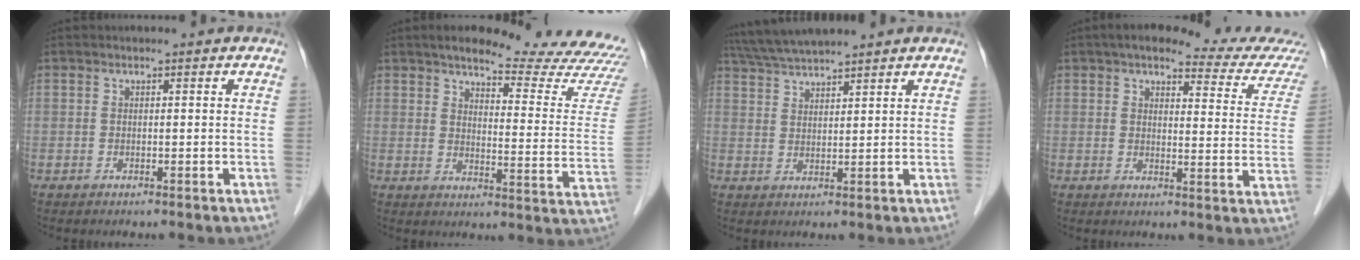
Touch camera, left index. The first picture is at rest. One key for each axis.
{"total": 20.4, "fx": 18.8, "fy": 1.6, "fz": 7.7, "tx": -0.093, "ty": -0.085, "tz": 0.217}
{"total": 7.5, "fx": 6.9, "fy": -0.6, "fz": 3.0, "tx": -0.060, "ty": 0.031, "tz": 0.128}
{"total": 15.8, "fx": 14.1, "fy": 2.1, "fz": 6.7, "tx": -0.071, "ty": -0.016, "tz": 0.152}